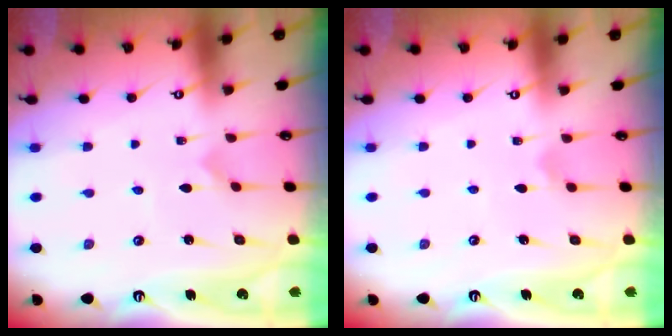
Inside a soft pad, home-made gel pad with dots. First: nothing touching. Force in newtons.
{"total": 1.3, "press": 1.2, "slide": 0.4}